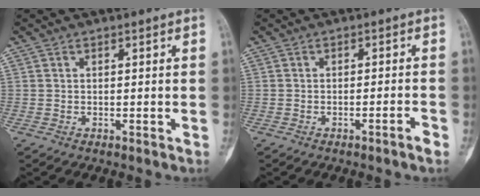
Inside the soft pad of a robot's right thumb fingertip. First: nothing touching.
{"total": 2.2, "force": [-1.5, -0.1, 1.6], "torque": [-0.028, 0.013, -0.021]}